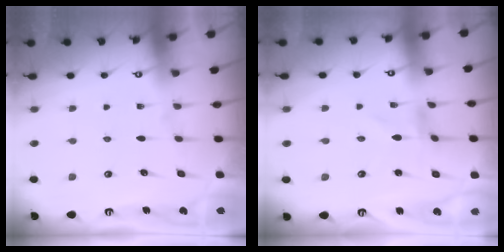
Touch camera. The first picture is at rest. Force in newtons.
{"total": 0.8, "press": 0.8, "slide": 0.1}